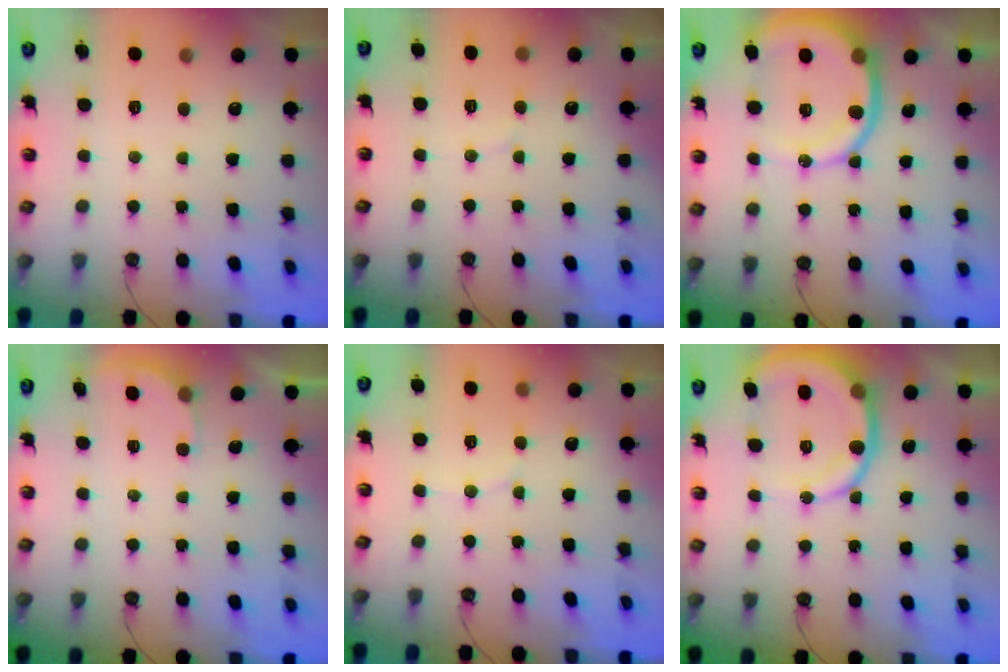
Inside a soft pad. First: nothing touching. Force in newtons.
{"total": 2.6, "press": 2.6, "slide": 0.3}
{"total": 12.9, "press": 12.8, "slide": 1.7}
{"total": 2.1, "press": 2.1, "slide": 0.1}
{"total": 3.9, "press": 3.7, "slide": 1.0}
{"total": 12.6, "press": 12.4, "slide": 2.6}